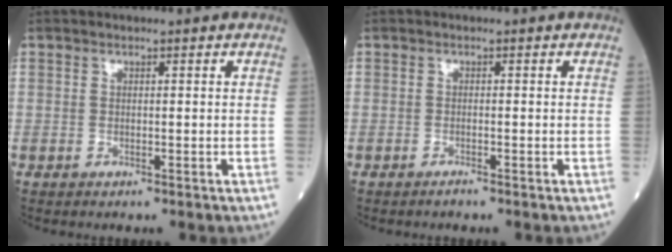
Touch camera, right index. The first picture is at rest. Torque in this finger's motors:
{"motor_torque": [0.22, -0.05, 0.09, 0.01]}